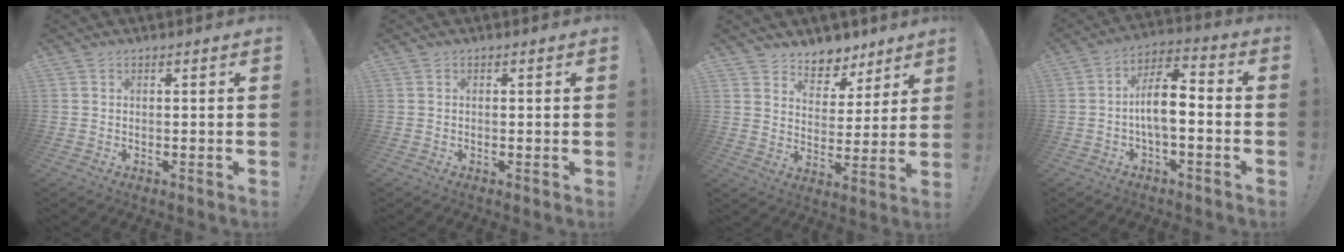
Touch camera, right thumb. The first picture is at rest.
{"total": 0.0}
{"total": 7.8, "force": [6.1, 4.7, 1.4], "torque": [-0.020, -0.054, 0.118]}
{"total": 10.3, "force": [-1.8, 4.4, 9.1], "torque": [-0.163, 0.013, -0.033]}